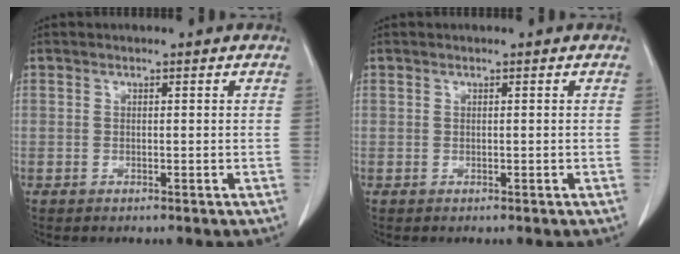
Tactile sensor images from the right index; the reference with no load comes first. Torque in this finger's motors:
{"motor_torque": [0.00, 0.00, 0.00, 0.00]}